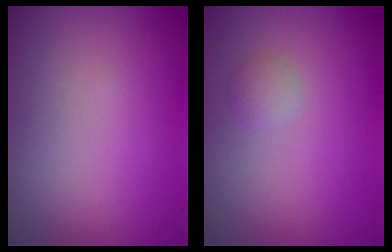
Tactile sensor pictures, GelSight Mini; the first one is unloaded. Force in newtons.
{"total": 1.1, "press": 1.1, "slide": 0.0}